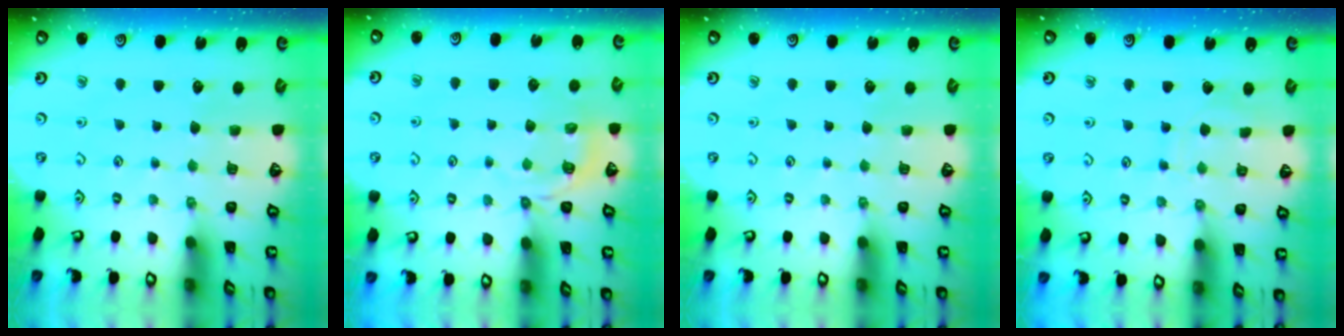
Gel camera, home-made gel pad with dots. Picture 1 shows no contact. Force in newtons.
{"total": 4.5, "press": 4.1, "slide": 2.0}
{"total": 0.0}
{"total": 6.1, "press": 6.1, "slide": 0.6}